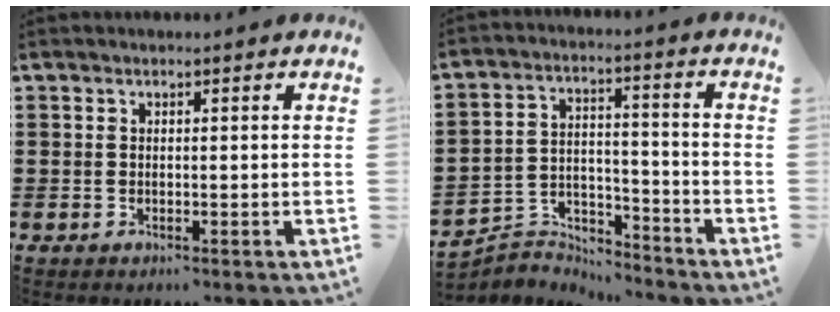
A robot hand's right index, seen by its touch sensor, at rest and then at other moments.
{"total": 5.5, "force": [-5.3, 1.1, 0.3], "torque": [-0.014, 0.010, -0.109]}